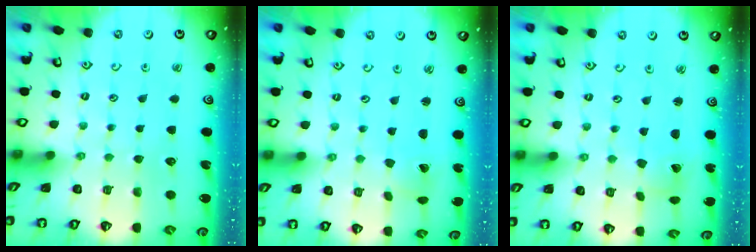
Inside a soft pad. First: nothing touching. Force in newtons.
{"total": 1.3, "press": 1.3, "slide": 0.1}
{"total": 2.8, "press": 2.8, "slide": 0.1}